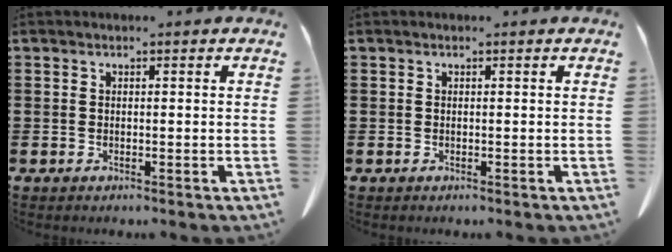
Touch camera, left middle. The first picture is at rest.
{"total": 0.0}